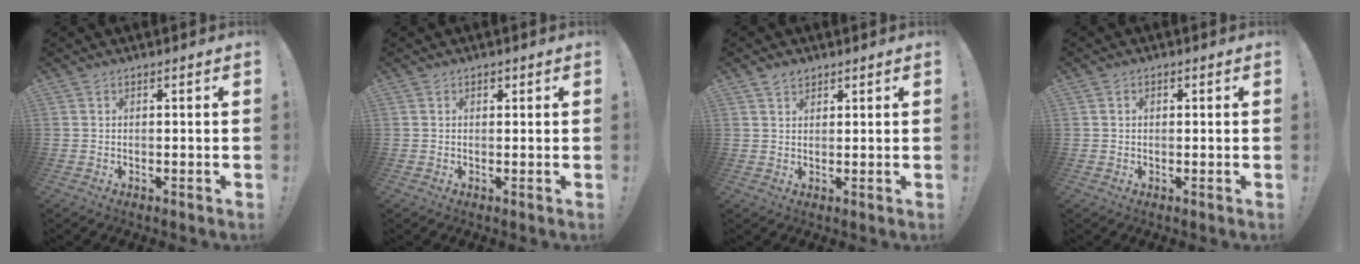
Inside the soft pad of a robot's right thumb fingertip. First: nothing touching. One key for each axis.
{"total": 1.3, "fx": 0.6, "fy": 1.0, "fz": 0.4, "tx": -0.002, "ty": 0.000, "tz": 0.009}
{"total": 2.6, "fx": 2.0, "fy": 1.6, "fz": 0.6, "tx": 0.001, "ty": -0.011, "tz": 0.034}
{"total": 1.0, "fx": 0.1, "fy": 0.9, "fz": 0.5, "tx": -0.001, "ty": 0.000, "tz": 0.000}